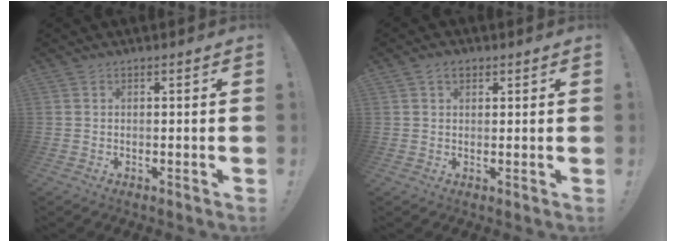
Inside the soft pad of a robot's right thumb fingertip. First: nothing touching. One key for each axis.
{"total": 2.9, "fx": 1.6, "fy": 1.9, "fz": 1.6, "tx": -0.023, "ty": 0.001, "tz": 0.028}